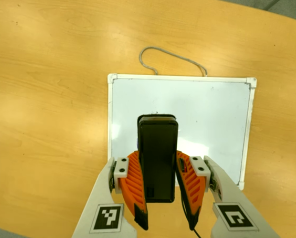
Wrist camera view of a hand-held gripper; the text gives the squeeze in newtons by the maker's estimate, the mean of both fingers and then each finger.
{"total": 9.0, "left": 6.7, "right": 11.3}